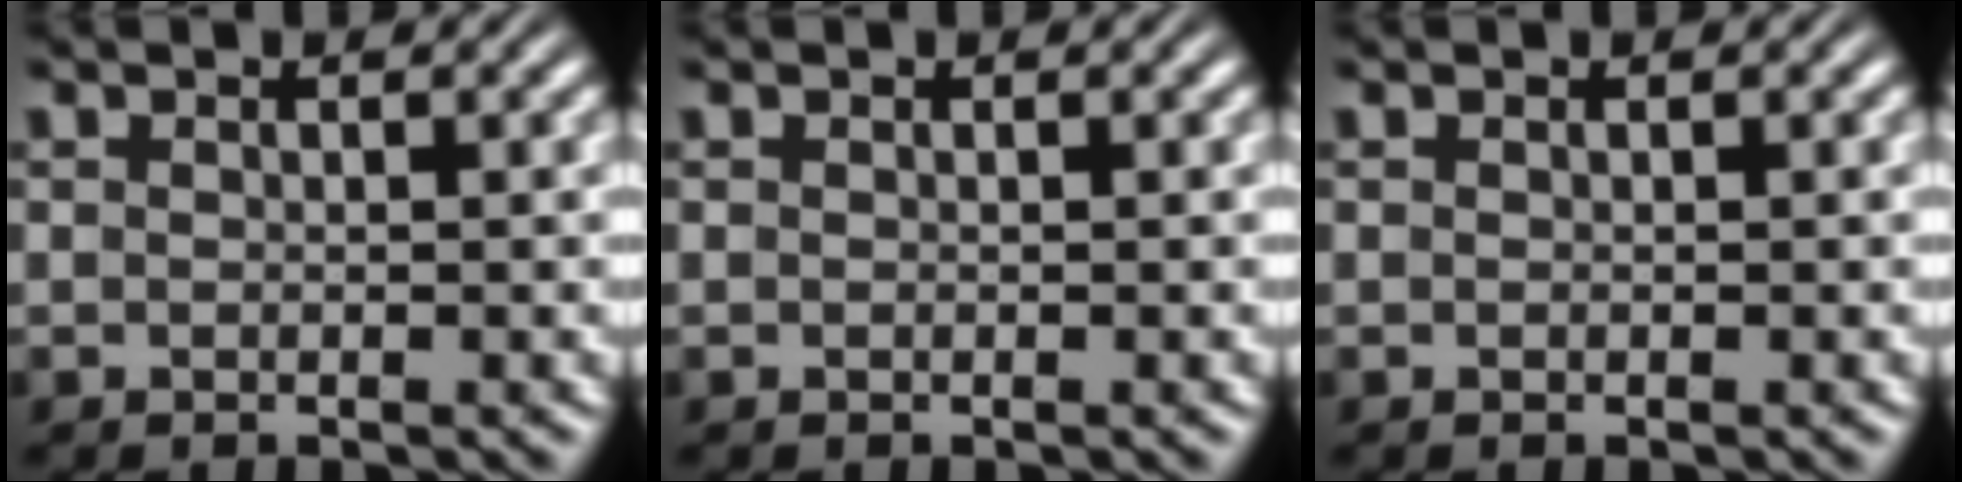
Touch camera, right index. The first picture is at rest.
{"total": 0.0}
{"total": 0.0}